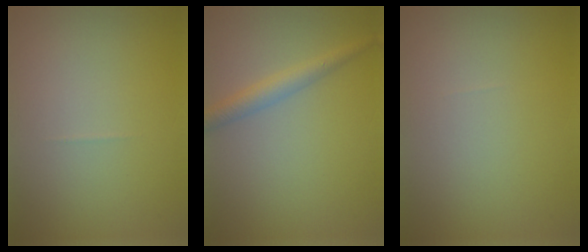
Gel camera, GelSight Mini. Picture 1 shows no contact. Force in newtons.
{"total": 2.2, "press": 2.2, "slide": 0.2}
{"total": 0.0}